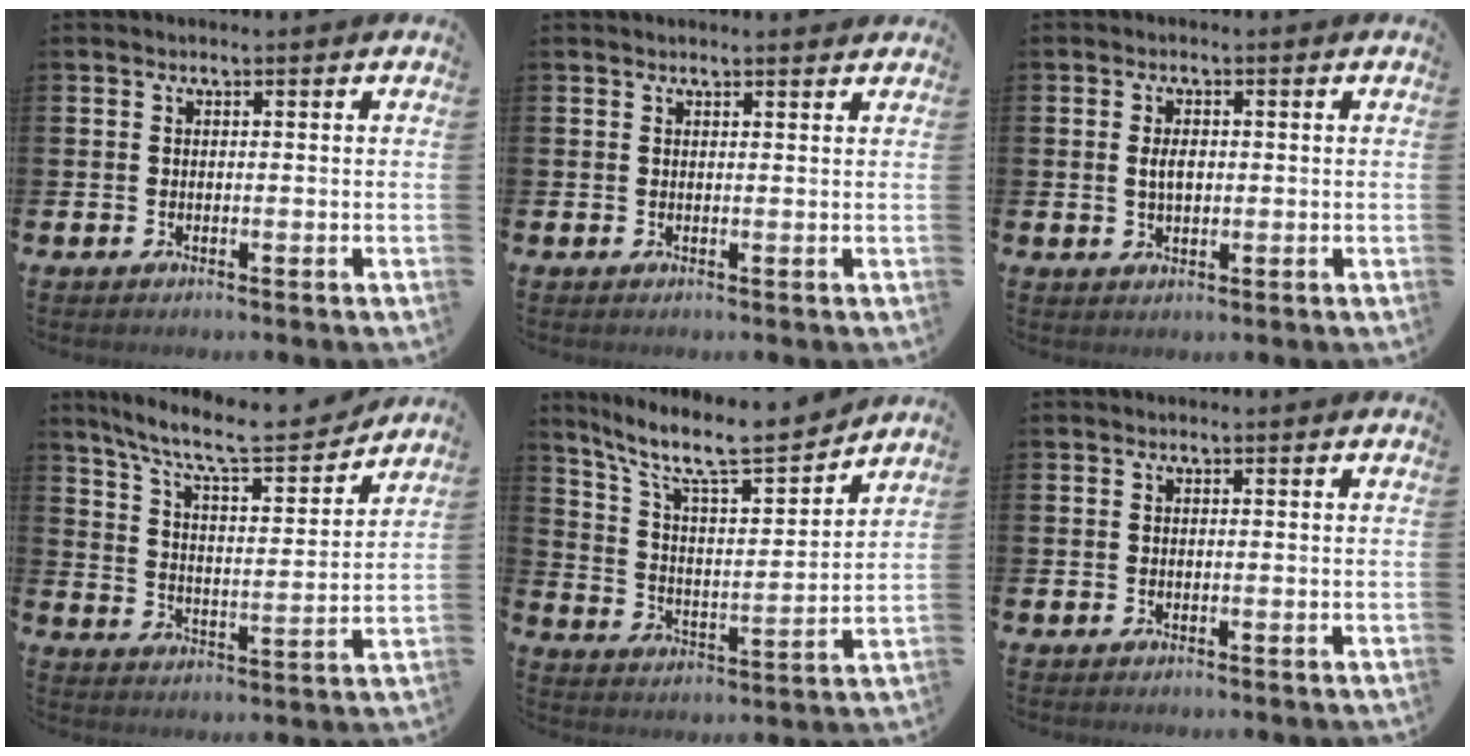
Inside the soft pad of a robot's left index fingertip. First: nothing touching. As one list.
[{"total": 0.8, "force": [0.8, 0.0, 0.2], "torque": [0.007, -0.005, 0.013]}, {"total": 2.7, "force": [0.3, 1.6, 2.2], "torque": [-0.036, 0.003, 0.002]}, {"total": 9.9, "force": [8.7, 2.0, 4.4], "torque": [-0.113, -0.054, 0.146]}, {"total": 10.4, "force": [9.0, 1.7, 5.0], "torque": [-0.126, -0.061, 0.149]}, {"total": 0.0}]